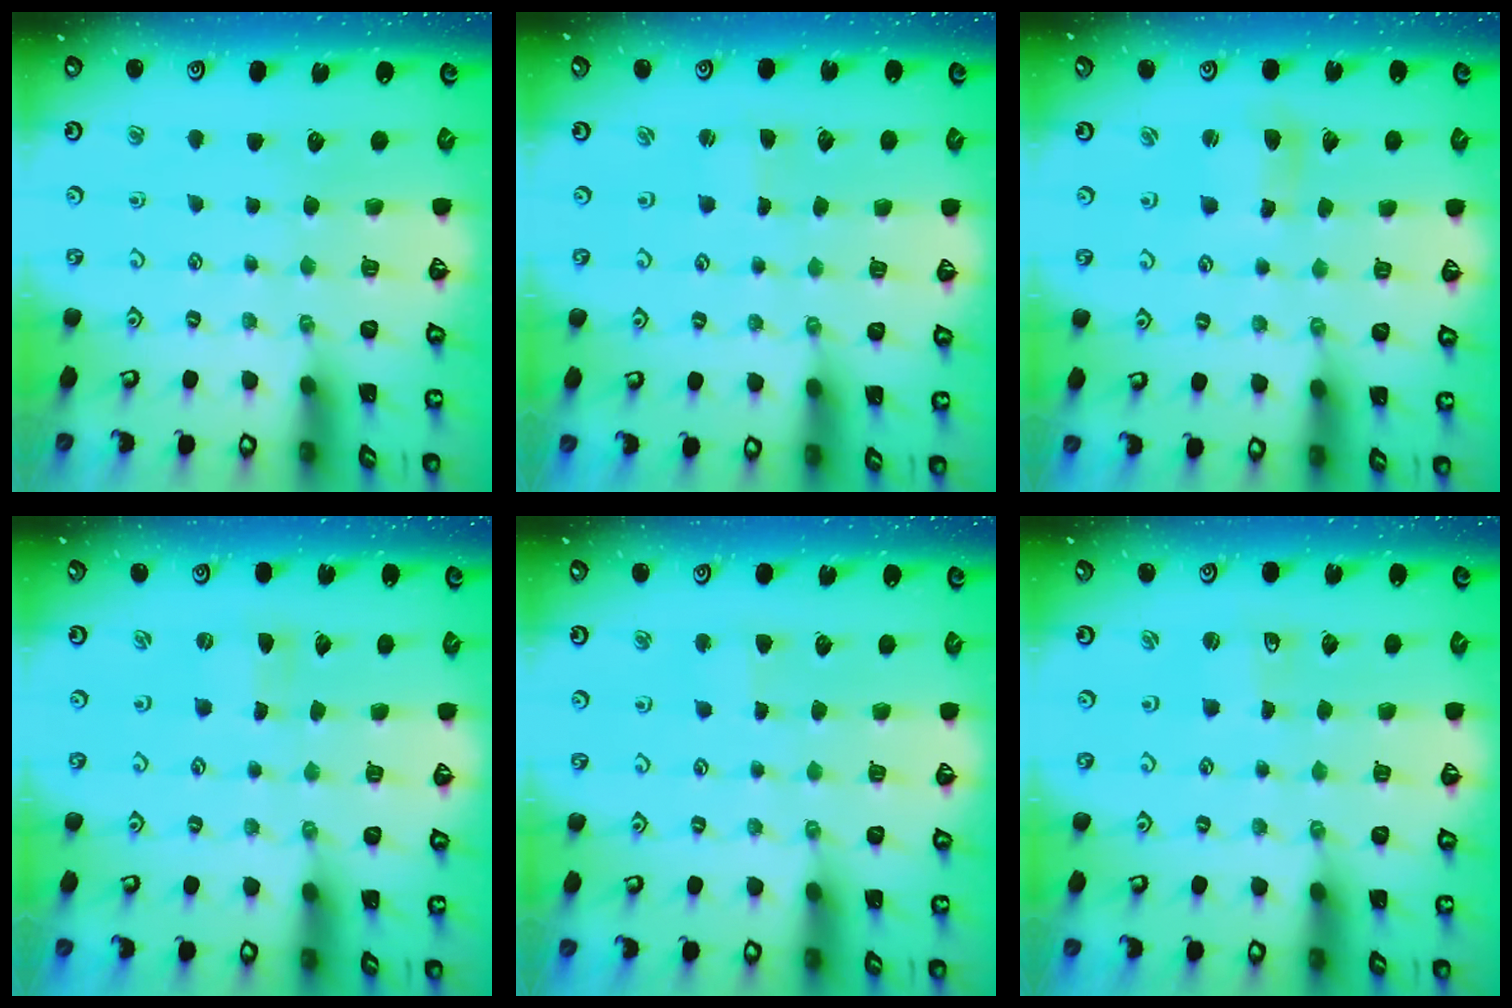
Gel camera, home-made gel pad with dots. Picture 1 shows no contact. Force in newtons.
{"total": 0.0}
{"total": 4.2, "press": 4.2, "slide": 0.5}
{"total": 0.0}
{"total": 2.2, "press": 2.2, "slide": 0.2}
{"total": 1.4, "press": 1.4, "slide": 0.0}